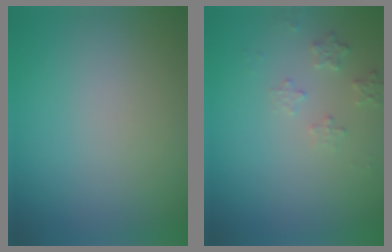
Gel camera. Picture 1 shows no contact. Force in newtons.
{"total": 1.6, "press": 1.6, "slide": 0.4}